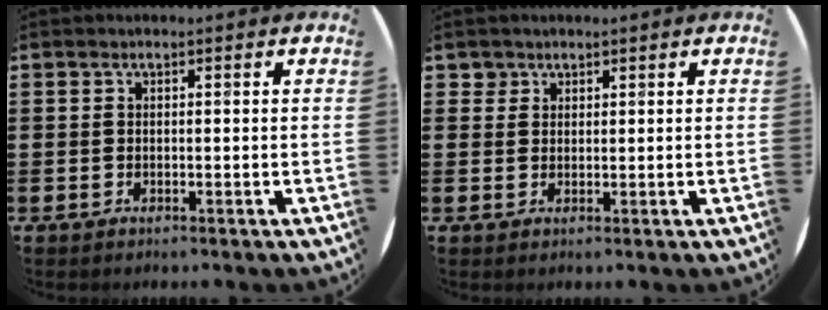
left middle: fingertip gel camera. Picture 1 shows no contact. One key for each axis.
{"total": 1.6, "fx": 1.3, "fy": 0.9, "fz": 0.1, "tx": 0.012, "ty": -0.004, "tz": 0.023}